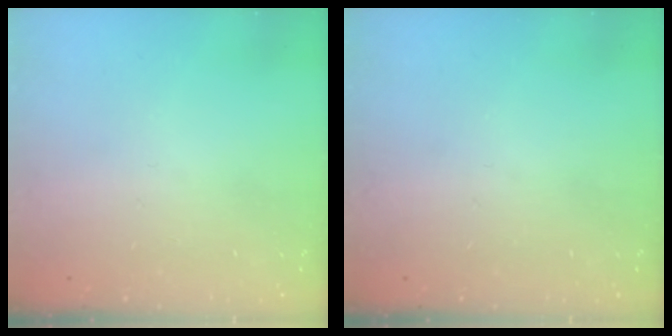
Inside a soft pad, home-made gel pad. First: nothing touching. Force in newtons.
{"total": 0.0}